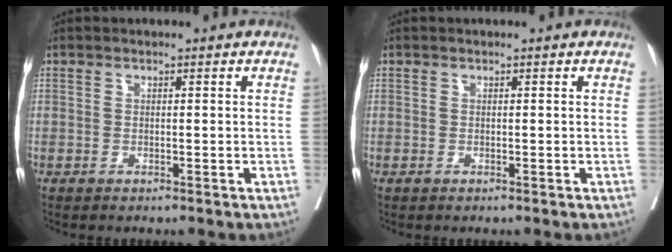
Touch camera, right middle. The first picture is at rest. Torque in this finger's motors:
{"motor_torque": [0.19, -0.05, 0.00, 0.01]}